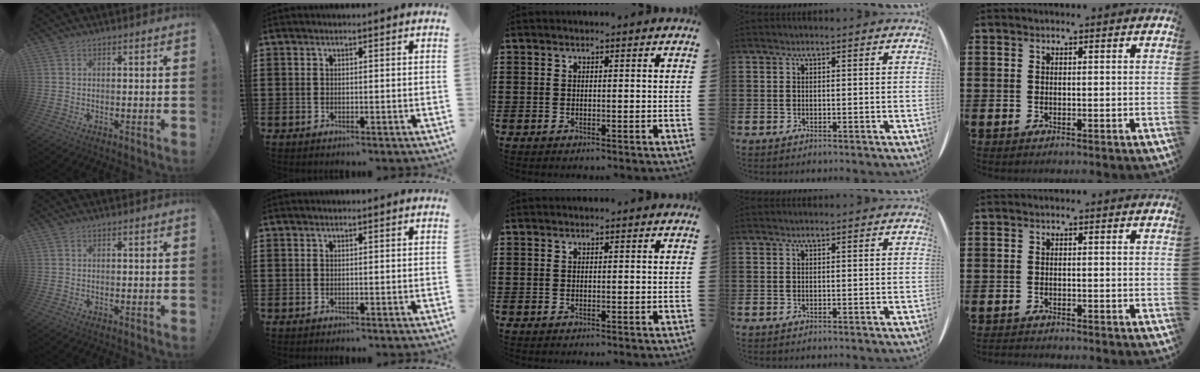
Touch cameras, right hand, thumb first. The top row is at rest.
{"little": {"total": 0.7, "force": [-0.7, 0.1, -0.1], "torque": [-0.001, 0.000, -0.014]}}